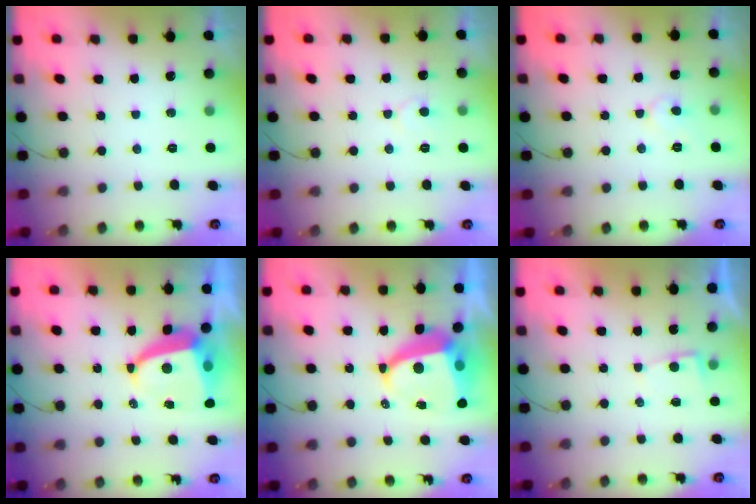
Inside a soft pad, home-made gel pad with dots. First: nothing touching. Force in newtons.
{"total": 4.3, "press": 4.3, "slide": 0.4}
{"total": 5.1, "press": 5.0, "slide": 0.4}
{"total": 7.7, "press": 7.7, "slide": 0.8}
{"total": 8.4, "press": 8.3, "slide": 1.0}
{"total": 1.8, "press": 1.8, "slide": 0.2}